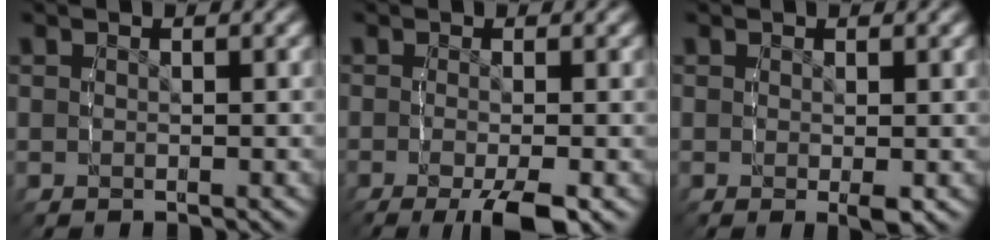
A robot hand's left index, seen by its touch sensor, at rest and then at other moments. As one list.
[{"total": 4.6, "force": [-2.6, 1.1, 3.6], "torque": [-0.059, -0.016, -0.035]}, {"total": 1.0, "force": [0.1, -0.1, 1.0], "torque": [-0.007, -0.004, -0.001]}]